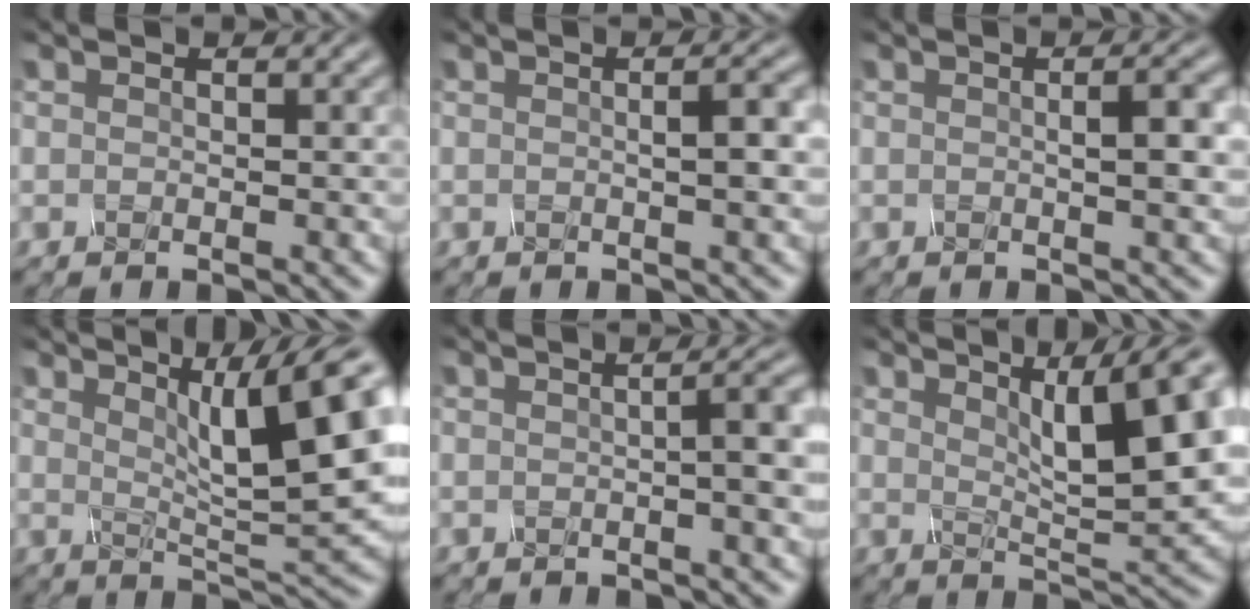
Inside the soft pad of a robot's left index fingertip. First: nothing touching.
{"total": 3.1, "force": [0.1, 0.9, 3.0], "torque": [-0.030, 0.010, -0.005]}
{"total": 3.5, "force": [0.2, 1.0, 3.4], "torque": [-0.037, 0.009, -0.002]}
{"total": 11.2, "force": [4.4, 2.3, 10.0], "torque": [-0.134, 0.008, 0.076]}
{"total": 5.6, "force": [0.2, 1.8, 5.2], "torque": [-0.043, 0.019, -0.002]}
{"total": 11.9, "force": [4.6, 3.9, 10.3], "torque": [-0.103, 0.023, 0.061]}